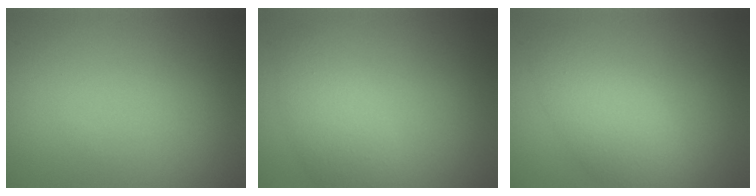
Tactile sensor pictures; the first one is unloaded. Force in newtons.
{"total": 3.6, "press": 3.6, "slide": 0.1}
{"total": 4.6, "press": 4.6, "slide": 0.3}